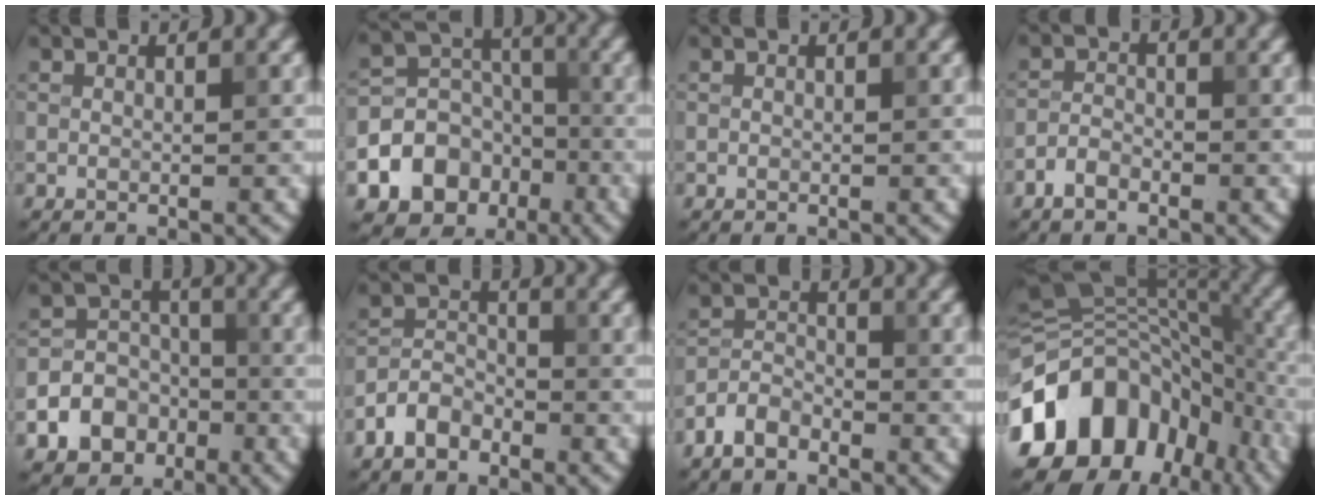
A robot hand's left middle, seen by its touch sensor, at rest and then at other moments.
{"total": 11.3, "force": [-5.2, 9.4, 3.6], "torque": [-0.061, -0.025, -0.102]}
{"total": 0.0}
{"total": 1.9, "force": [-1.4, 1.0, 1.0], "torque": [-0.018, 0.005, -0.032]}
{"total": 7.1, "force": [-3.4, 5.9, 2.1], "torque": [-0.017, -0.010, -0.072]}
{"total": 3.3, "force": [-2.2, 2.0, 1.5], "torque": [-0.027, 0.007, -0.052]}
{"total": 2.7, "force": [-2.1, 1.4, 1.2], "torque": [-0.022, 0.007, -0.049]}
{"total": 15.3, "force": [-6.5, 10.9, 8.5], "torque": [-0.165, 0.009, -0.119]}